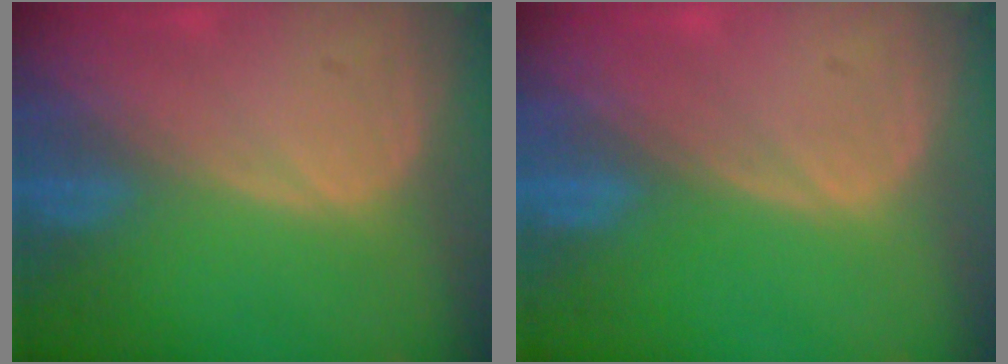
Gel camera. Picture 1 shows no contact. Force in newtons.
{"total": 0.0}